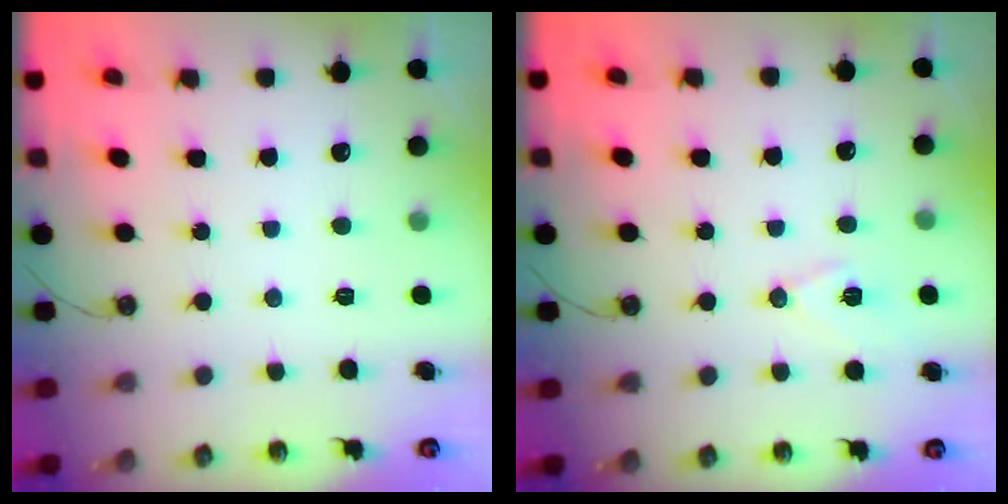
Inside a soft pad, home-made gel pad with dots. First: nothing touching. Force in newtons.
{"total": 8.6, "press": 7.7, "slide": 3.8}